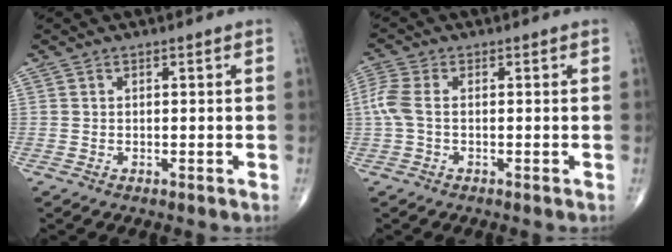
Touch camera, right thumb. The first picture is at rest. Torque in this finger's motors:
{"motor_torque": [-0.22, 0.38, 0.61, -0.02, 0.20]}